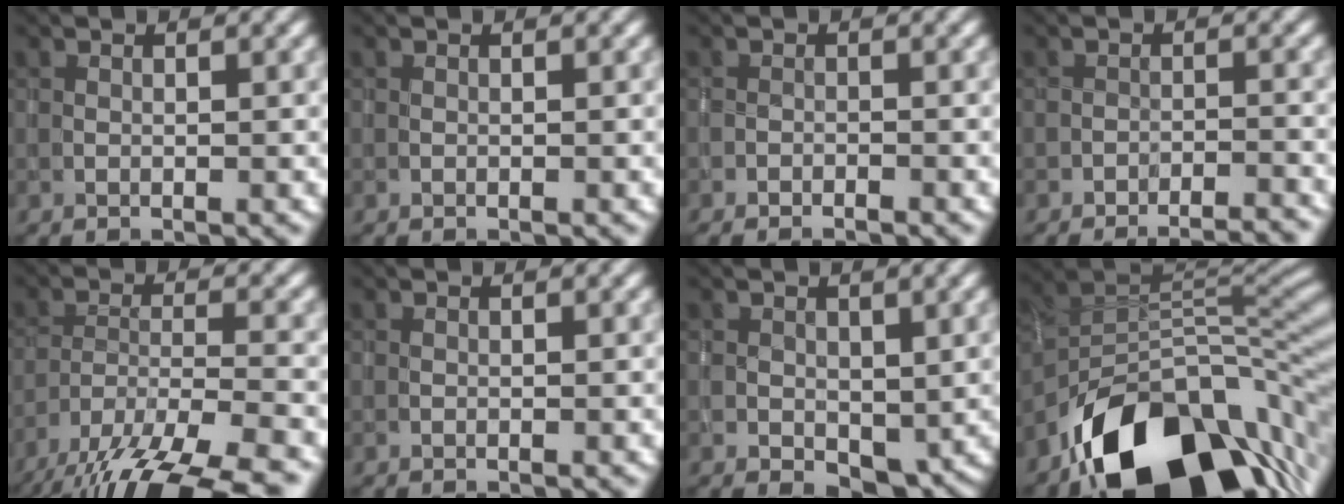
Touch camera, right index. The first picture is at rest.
{"total": 0.0}
{"total": 1.3, "force": [-1.3, 0.1, 0.3], "torque": [-0.006, -0.002, -0.020]}
{"total": 5.3, "force": [-5.2, 0.9, 1.0], "torque": [-0.007, 0.012, -0.062]}
{"total": 13.2, "force": [-10.9, 3.5, 6.7], "torque": [-0.120, -0.031, -0.158]}
{"total": 0.0}
{"total": 2.9, "force": [-0.2, 2.1, 1.9], "torque": [-0.031, -0.010, 0.002]}
{"total": 16.2, "force": [-8.8, 8.9, 10.3], "torque": [-0.171, -0.002, -0.143]}